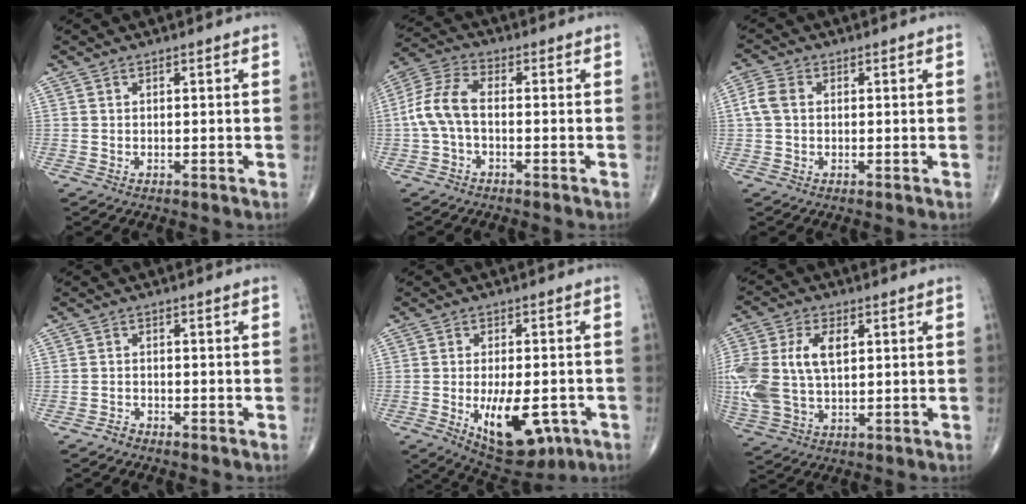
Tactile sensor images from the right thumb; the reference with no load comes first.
{"total": 7.6, "force": [-1.0, 3.9, 6.4], "torque": [-0.144, 0.026, -0.030]}
{"total": 3.9, "force": [0.4, 2.8, 2.7], "torque": [-0.064, 0.013, 0.003]}
{"total": 1.1, "force": [-1.1, 0.4, 0.0], "torque": [-0.001, 0.000, -0.024]}
{"total": 13.4, "force": [-4.4, 6.4, 10.9], "torque": [-0.151, 0.000, -0.050]}
{"total": 15.4, "force": [2.1, 9.3, 12.2], "torque": [-0.292, 0.008, 0.046]}